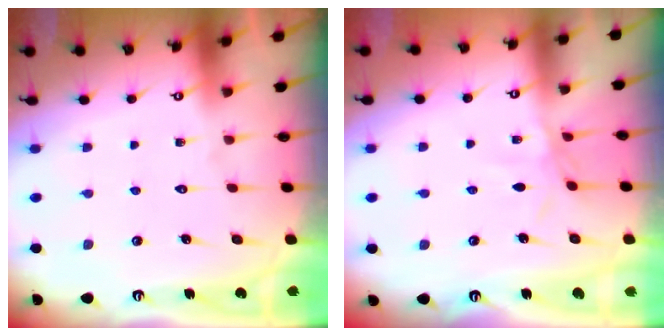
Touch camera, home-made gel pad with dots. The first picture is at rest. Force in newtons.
{"total": 3.0, "press": 3.0, "slide": 0.1}